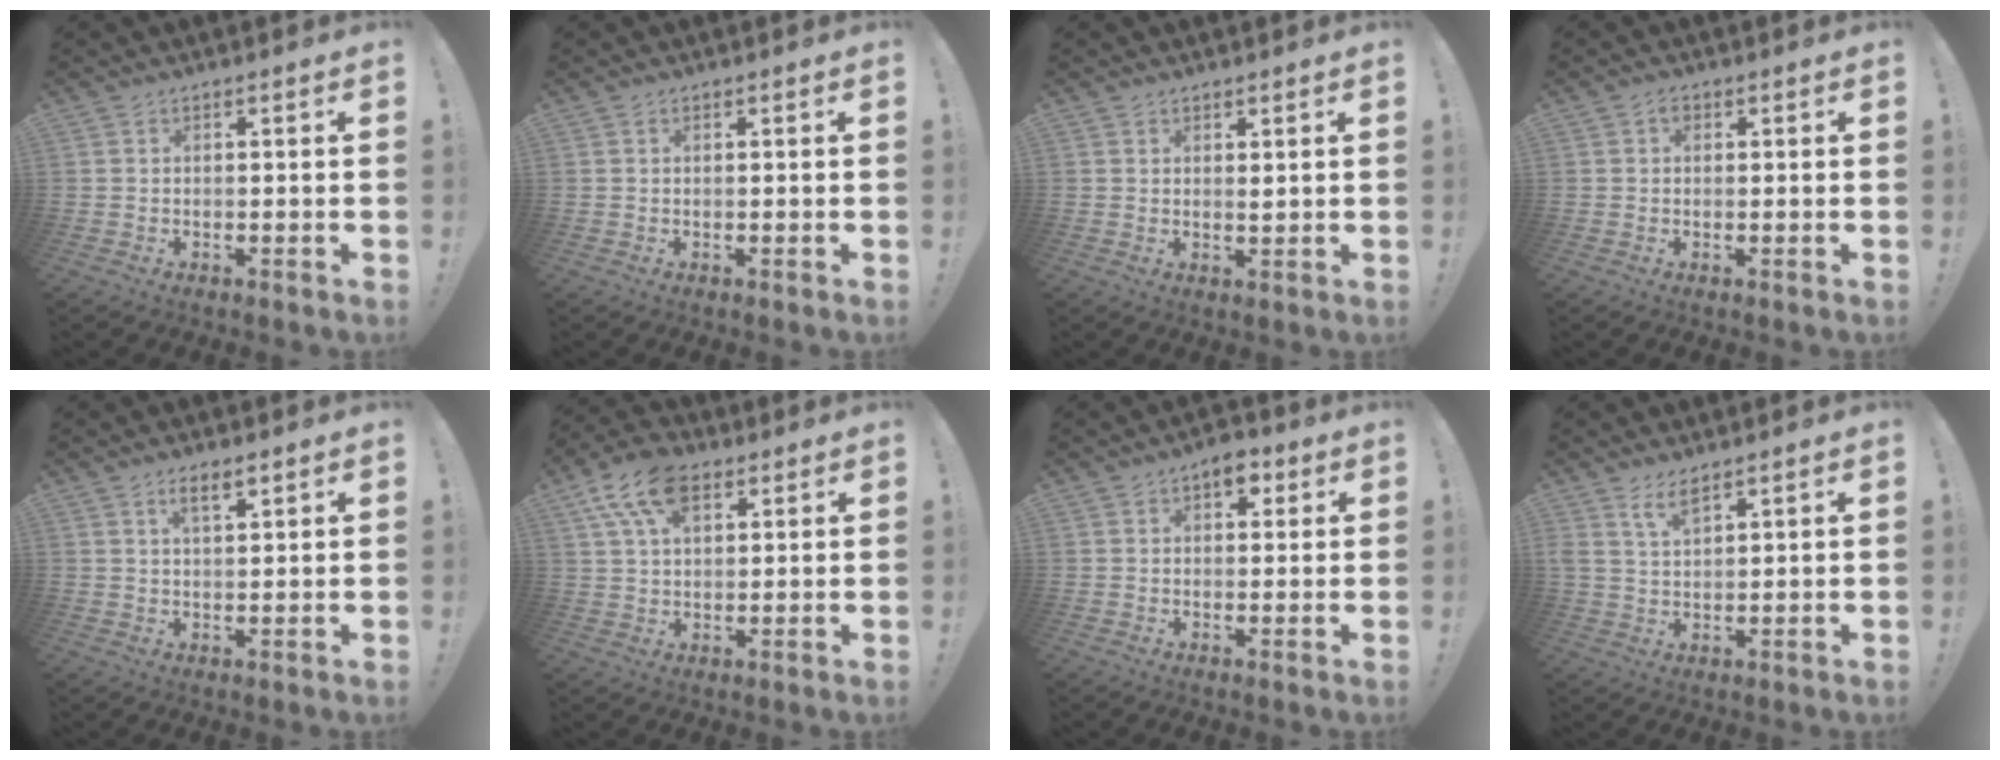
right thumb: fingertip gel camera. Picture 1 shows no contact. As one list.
[{"total": 0.0}, {"total": 1.4, "force": [0.9, 0.6, 0.9], "torque": [0.003, -0.010, 0.012]}, {"total": 1.6, "force": [0.4, 1.2, 1.0], "torque": [-0.016, 0.004, 0.005]}, {"total": 4.5, "force": [2.5, 1.6, 3.4], "torque": [-0.050, -0.009, 0.040]}, {"total": 13.0, "force": [6.4, 7.5, 8.5], "torque": [-0.155, -0.014, 0.119]}, {"total": 4.9, "force": [2.4, 3.1, 3.0], "torque": [-0.026, -0.009, 0.037]}, {"total": 5.2, "force": [3.7, 1.7, 3.2], "torque": [-0.068, -0.013, 0.068]}]